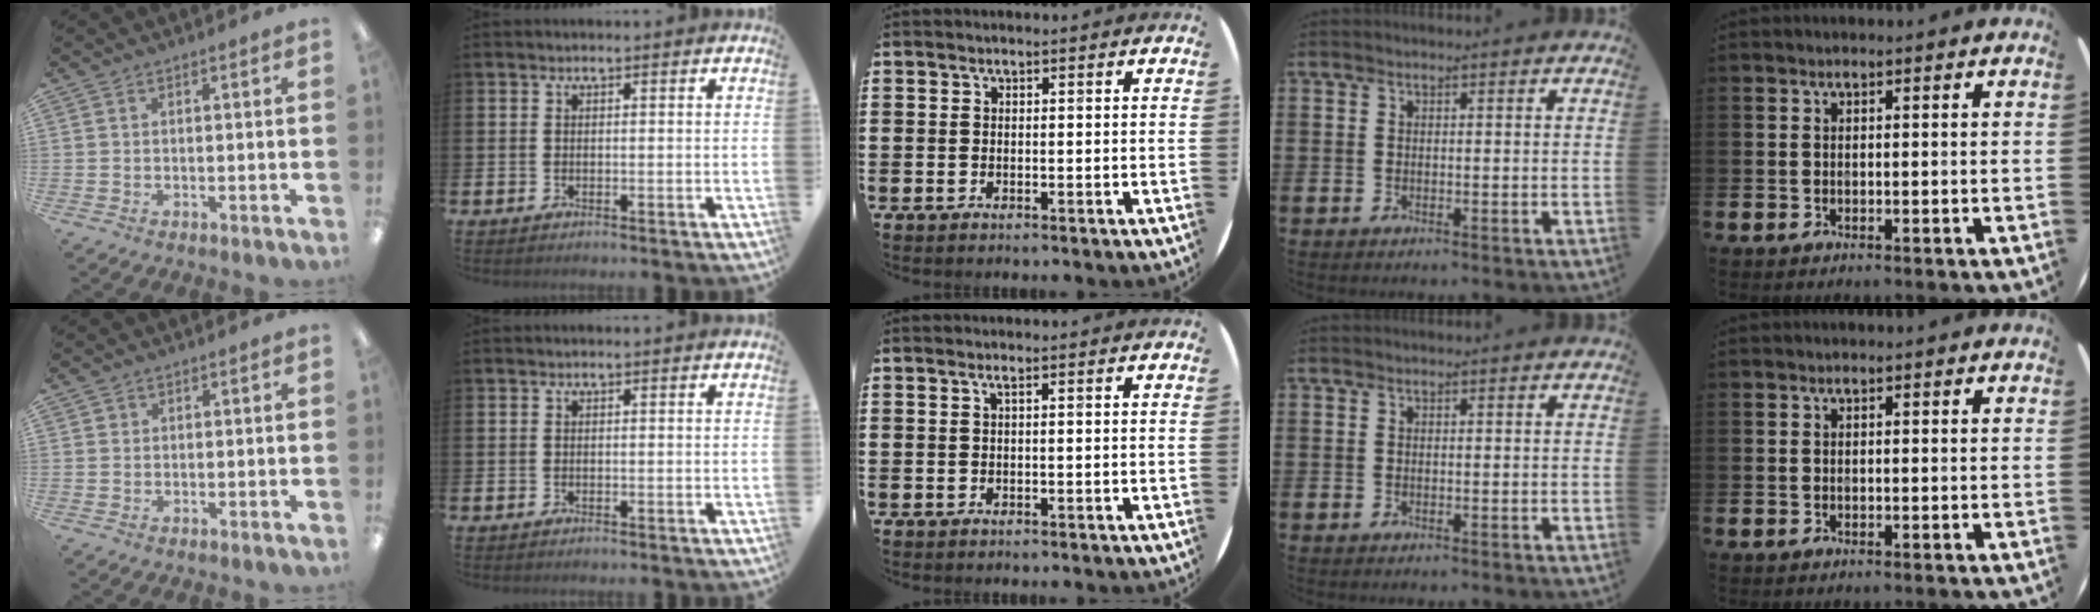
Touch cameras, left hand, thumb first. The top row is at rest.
{"thumb": {"total": 0.9, "force": [0.4, 0.8, -0.1], "torque": [0.001, 0.003, 0.006]}, "middle": {"total": 0.6, "force": [0.1, -0.1, 0.6], "torque": [-0.008, -0.001, 0.001]}}